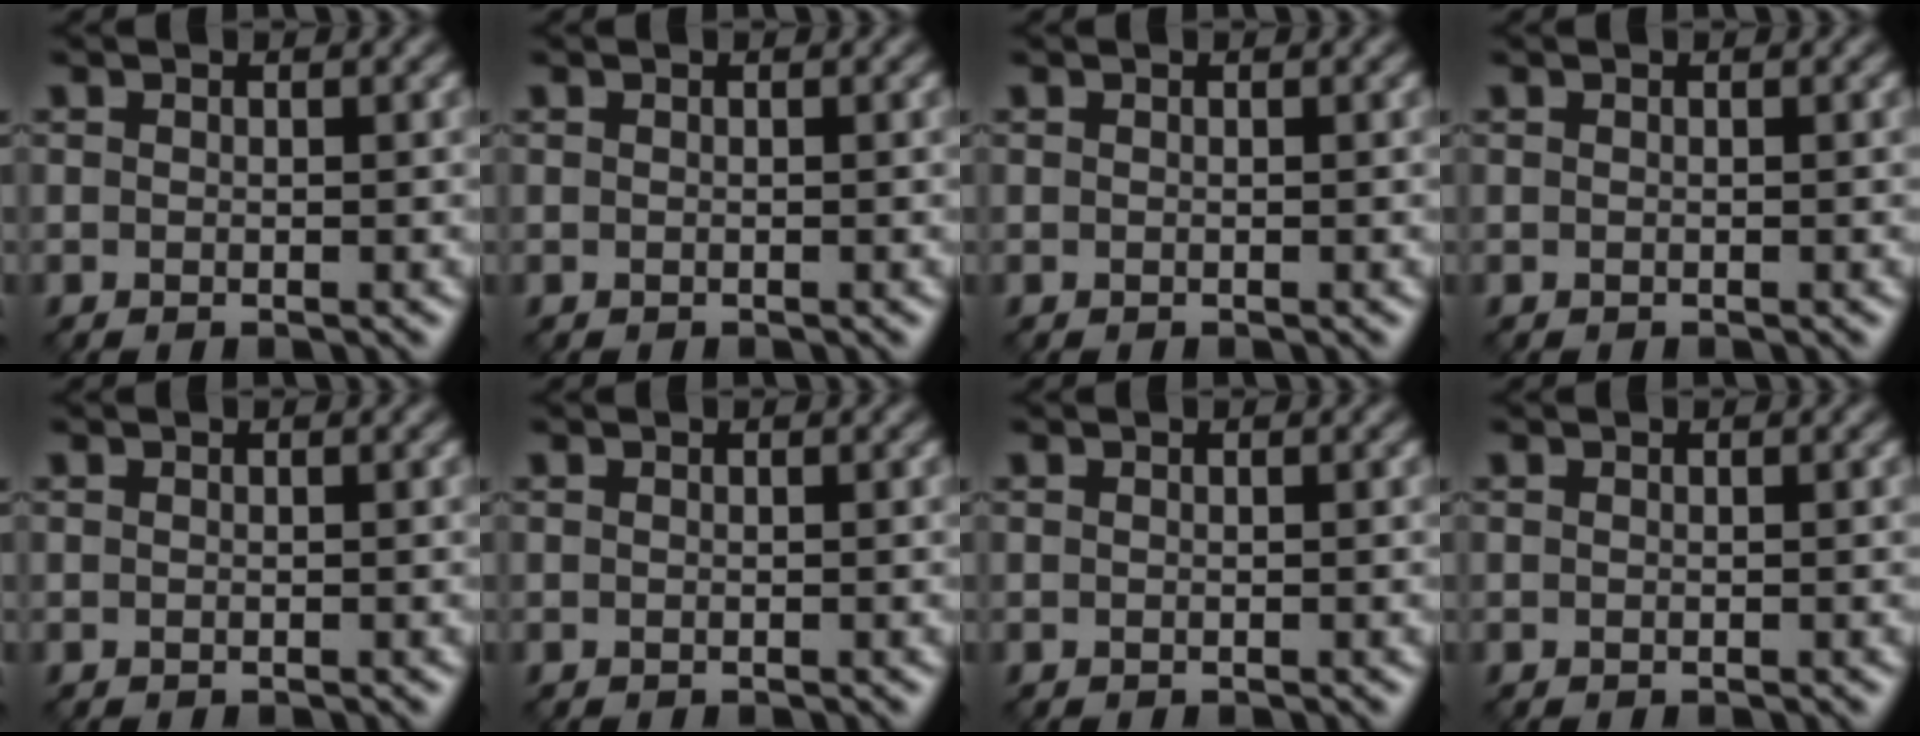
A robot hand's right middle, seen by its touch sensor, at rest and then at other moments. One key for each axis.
{"total": 0.0}
{"total": 0.0}
{"total": 0.0}
{"total": 0.0}
{"total": 0.0}
{"total": 0.0}
{"total": 0.0}